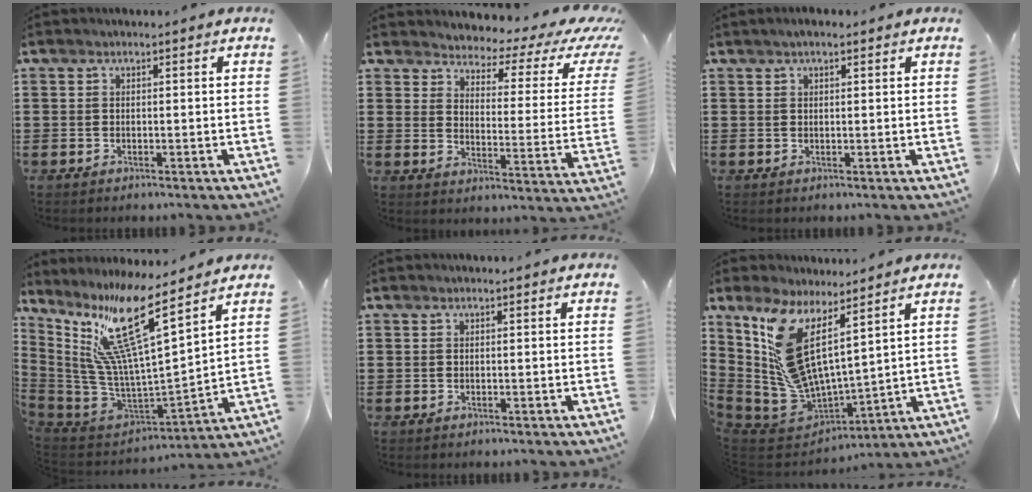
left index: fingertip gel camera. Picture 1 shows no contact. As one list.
[{"total": 3.2, "force": [2.5, 1.1, 1.6], "torque": [-0.040, -0.026, 0.035]}, {"total": 1.4, "force": [1.0, 0.4, 0.9], "torque": [-0.019, 0.004, 0.017]}, {"total": 14.9, "force": [9.5, 0.9, 11.4], "torque": [-0.250, -0.087, 0.150]}, {"total": 0.0}, {"total": 11.9, "force": [4.8, 5.3, 9.5], "torque": [-0.250, -0.062, 0.078]}]